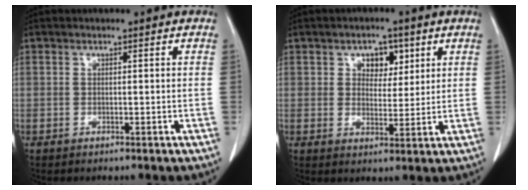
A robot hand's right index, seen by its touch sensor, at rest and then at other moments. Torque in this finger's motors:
{"motor_torque": [0.32, 0.32, 0.06, 0.02]}